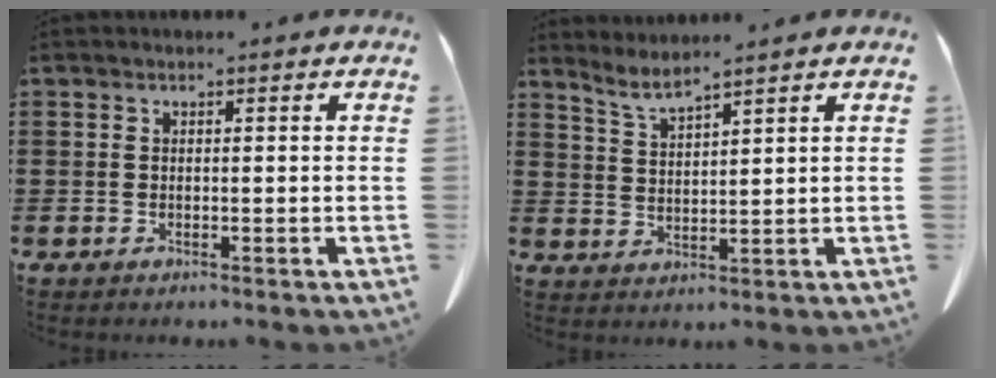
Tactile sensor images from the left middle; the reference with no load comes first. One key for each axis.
{"total": 3.4, "fx": 3.0, "fy": -0.3, "fz": 1.7, "tx": -0.042, "ty": -0.013, "tz": 0.054}